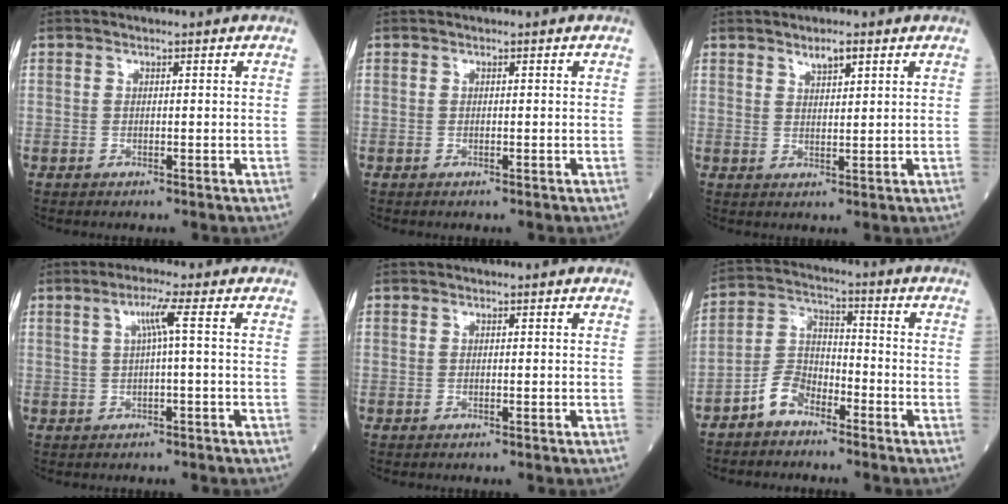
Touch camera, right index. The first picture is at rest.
{"total": 0.0}
{"total": 2.7, "force": [1.9, 0.6, 1.8], "torque": [-0.034, -0.001, 0.033]}
{"total": 3.2, "force": [0.6, -0.7, 3.1], "torque": [-0.062, 0.006, 0.011]}
{"total": 0.0}
{"total": 6.0, "force": [-4.2, 3.4, 2.7], "torque": [-0.057, 0.010, -0.087]}